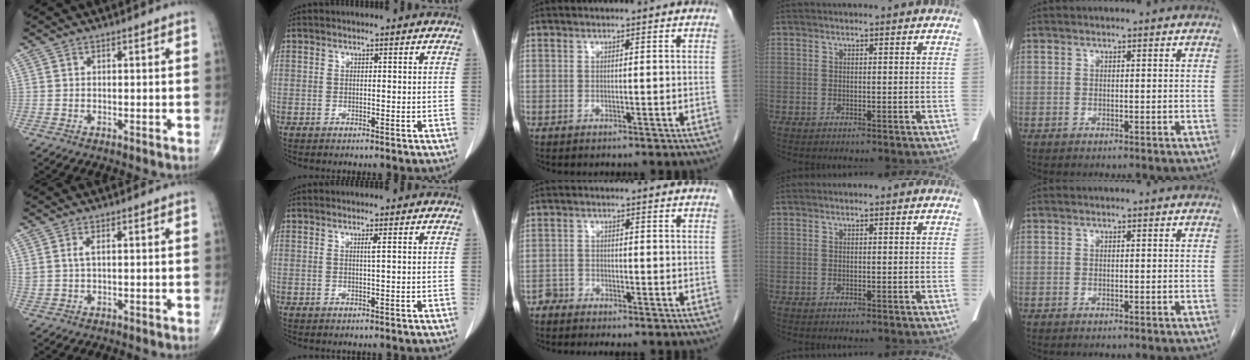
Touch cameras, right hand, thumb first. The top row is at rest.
{"thumb": {"total": 1.9, "force": [0.8, 0.6, 1.6], "torque": [-0.041, 0.002, 0.021]}, "index": {"total": 0.9, "force": [0.3, -0.3, 0.8], "torque": [-0.017, -0.001, 0.005]}, "middle": {"total": 1.6, "force": [-1.6, 0.2, -0.1], "torque": [0.004, -0.001, -0.028]}}